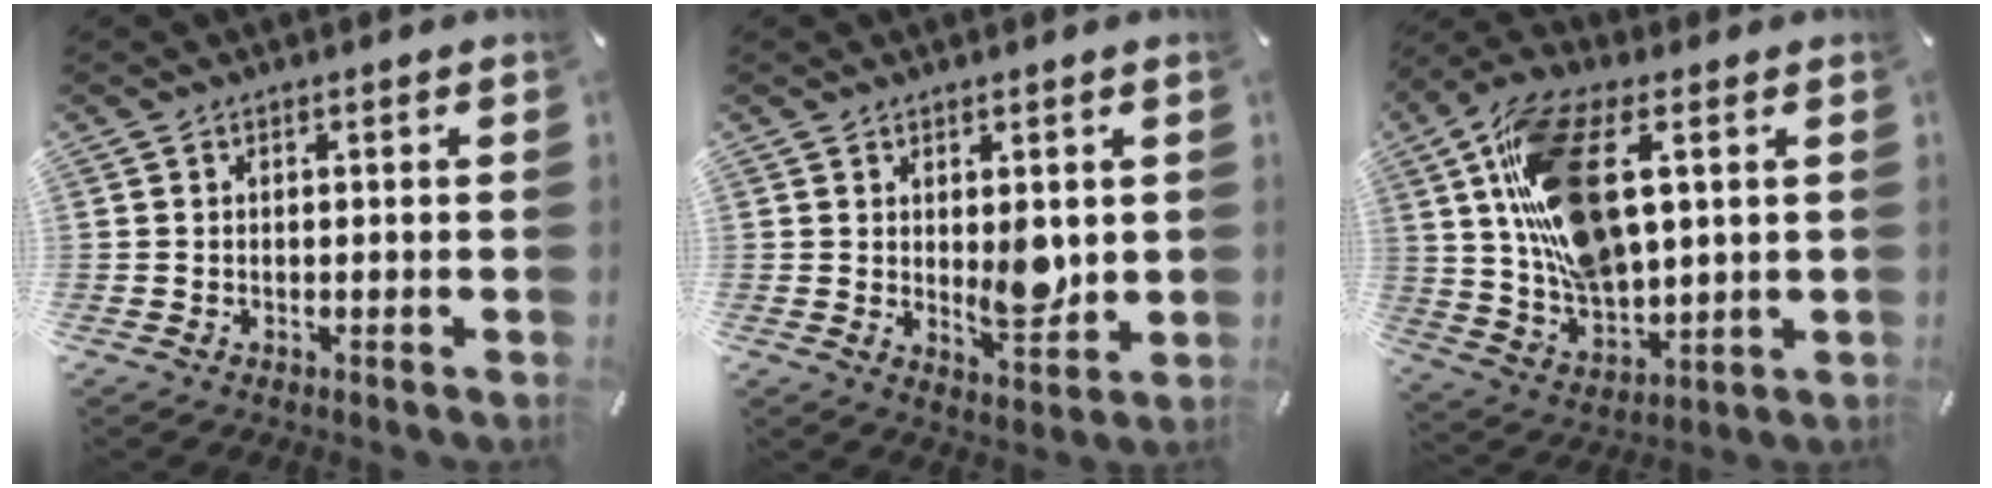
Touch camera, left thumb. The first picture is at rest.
{"total": 7.8, "force": [1.1, 4.1, 6.6], "torque": [-0.092, -0.018, 0.016]}
{"total": 19.8, "force": [6.0, 10.8, 15.4], "torque": [-0.319, -0.009, 0.107]}